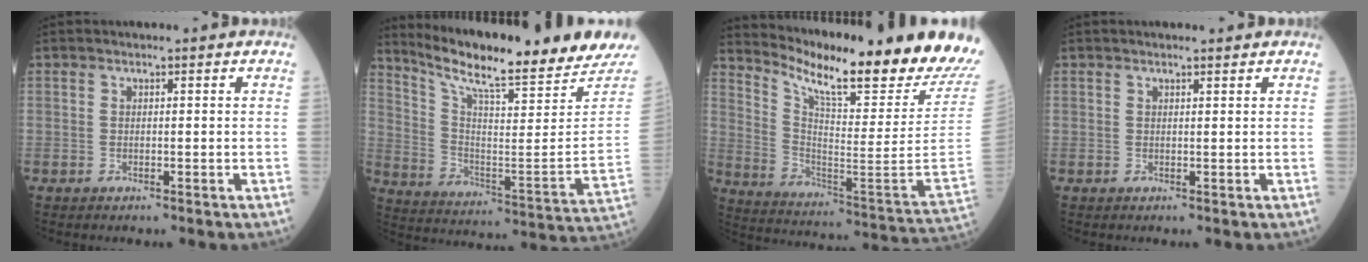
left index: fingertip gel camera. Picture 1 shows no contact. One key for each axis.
{"total": 22.6, "fx": 20.2, "fy": 0.7, "fz": 10.1, "tx": -0.178, "ty": -0.079, "tz": 0.293}
{"total": 24.3, "fx": 21.5, "fy": -0.5, "fz": 11.5, "tx": -0.210, "ty": -0.104, "tz": 0.308}
{"total": 1.4, "fx": 1.2, "fy": 0.2, "fz": 0.6, "tx": -0.013, "ty": 0.005, "tz": 0.019}